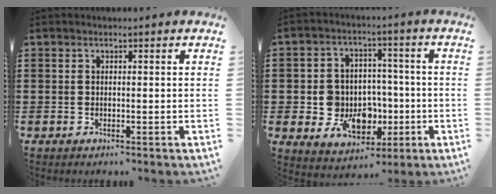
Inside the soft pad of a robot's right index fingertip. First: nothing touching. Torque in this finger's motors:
{"motor_torque": [2.14, 0.00, 0.36, 0.15]}